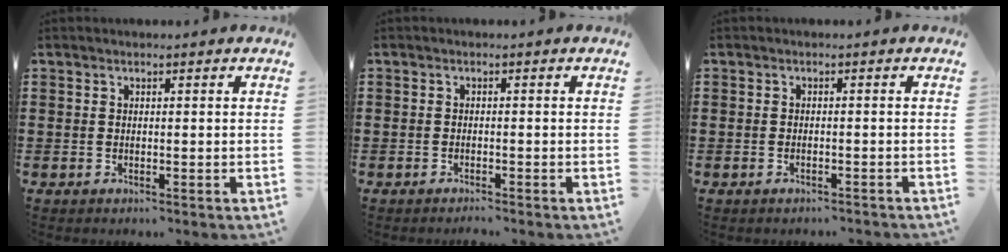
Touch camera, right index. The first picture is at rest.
{"total": 0.8, "force": [-0.8, 0.0, 0.2], "torque": [-0.006, -0.002, -0.016]}
{"total": 0.8, "force": [-0.7, 0.2, 0.4], "torque": [-0.011, -0.003, -0.013]}